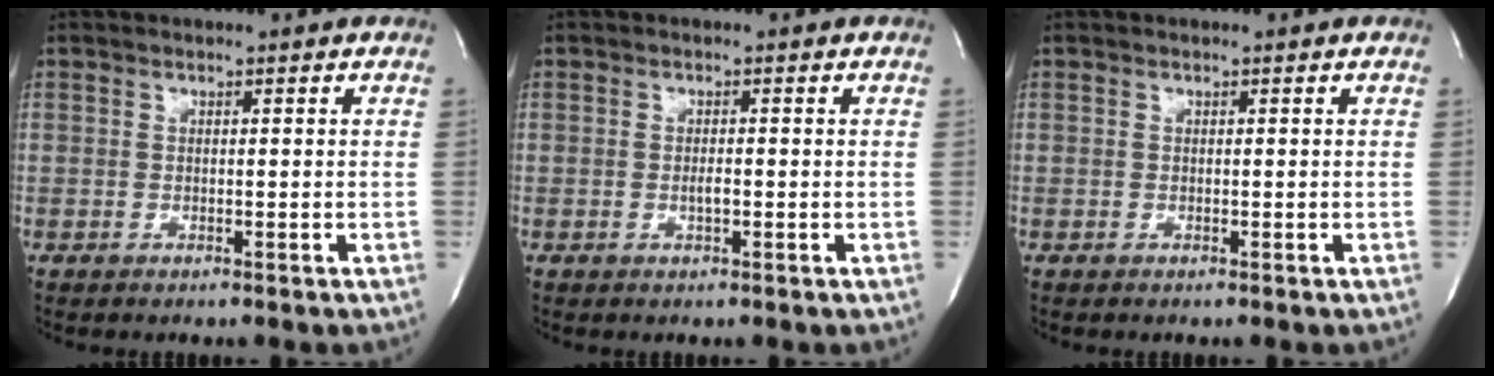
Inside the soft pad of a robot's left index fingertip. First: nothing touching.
{"total": 1.1, "force": [-0.3, 0.2, 1.0], "torque": [-0.020, -0.003, -0.007]}
{"total": 0.0}